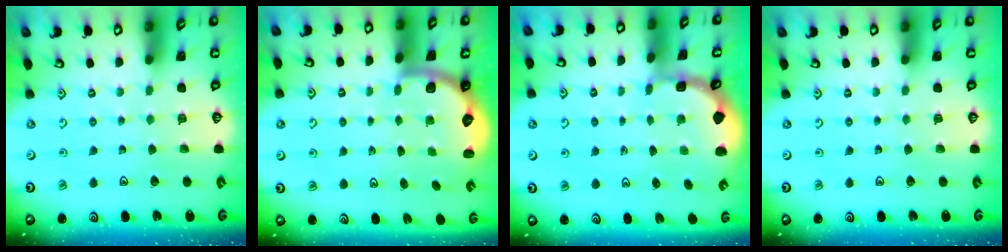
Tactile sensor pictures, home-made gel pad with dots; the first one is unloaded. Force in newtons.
{"total": 2.6, "press": 2.3, "slide": 1.2}
{"total": 1.1, "press": 1.1, "slide": 0.1}
{"total": 0.0}